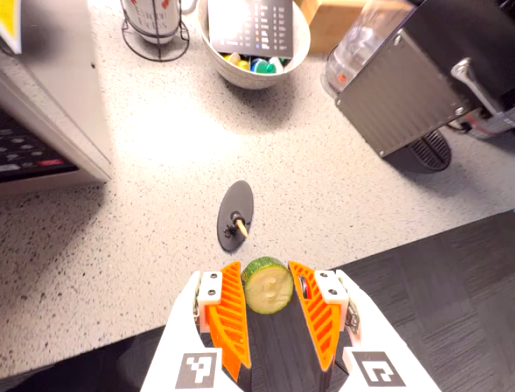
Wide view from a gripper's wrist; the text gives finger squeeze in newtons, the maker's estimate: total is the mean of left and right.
{"total": 8.1, "left": 7.6, "right": 8.6}